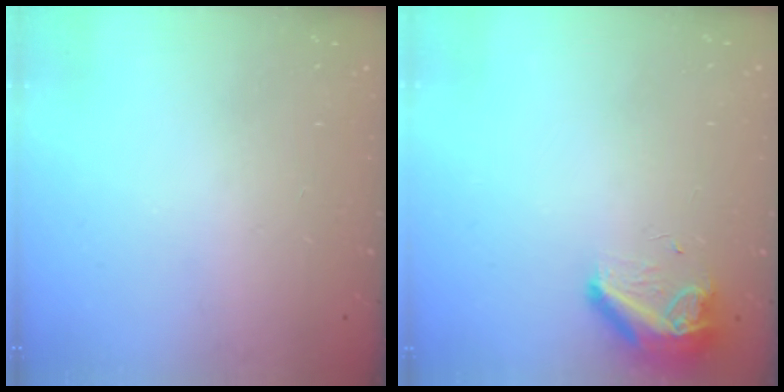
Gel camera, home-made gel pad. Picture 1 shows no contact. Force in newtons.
{"total": 8.5, "press": 8.2, "slide": 2.1}